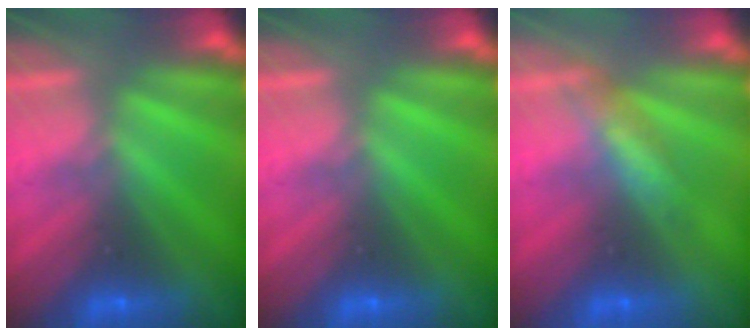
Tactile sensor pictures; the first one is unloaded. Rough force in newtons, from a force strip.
{"total": 0.0}
{"total": 2.7}